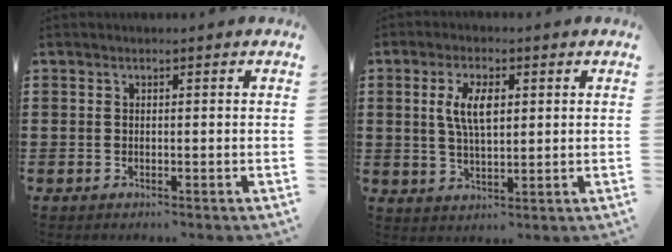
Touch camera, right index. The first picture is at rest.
{"total": 5.9, "force": [1.4, 2.4, 5.2], "torque": [-0.108, 0.007, 0.023]}